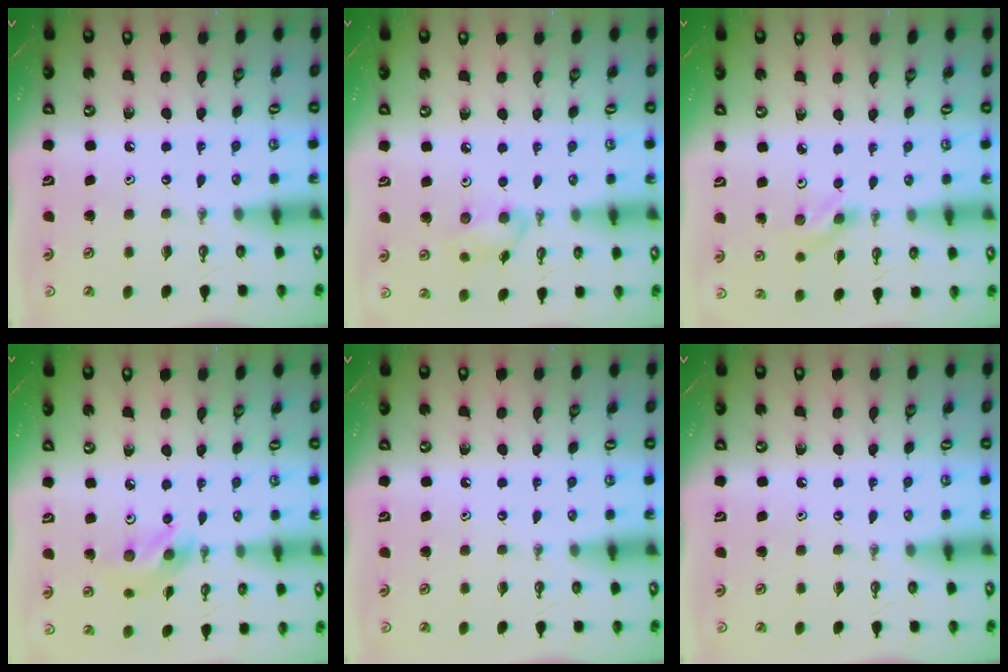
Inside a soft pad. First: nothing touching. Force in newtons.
{"total": 6.7, "press": 6.6, "slide": 1.4}
{"total": 2.6, "press": 2.3, "slide": 1.3}
{"total": 8.5, "press": 8.5, "slide": 0.7}
{"total": 0.0}
{"total": 0.0}